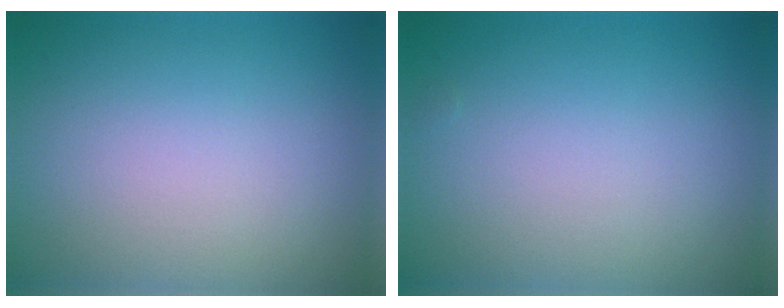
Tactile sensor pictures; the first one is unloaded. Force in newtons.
{"total": 0.0}